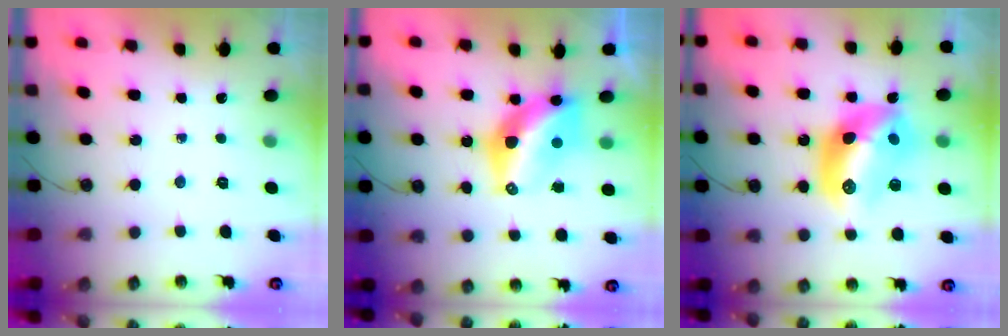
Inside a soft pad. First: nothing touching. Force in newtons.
{"total": 10.7, "press": 10.7, "slide": 0.9}
{"total": 15.7, "press": 15.6, "slide": 1.4}